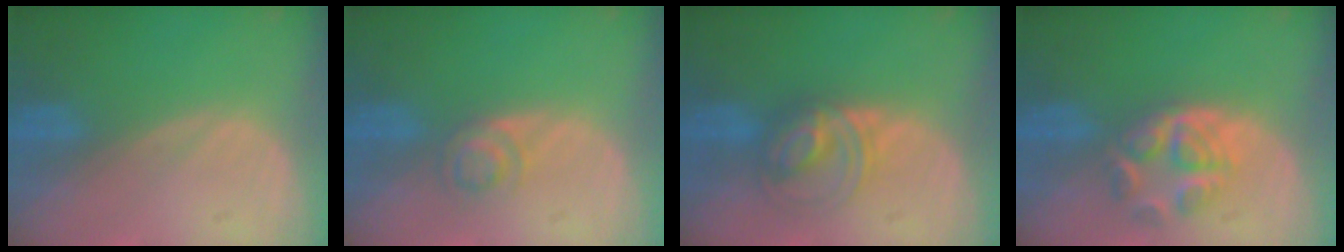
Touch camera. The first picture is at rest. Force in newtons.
{"total": 3.0, "press": 2.9, "slide": 0.2}
{"total": 5.4, "press": 5.4, "slide": 0.5}
{"total": 6.2, "press": 5.2, "slide": 3.3}